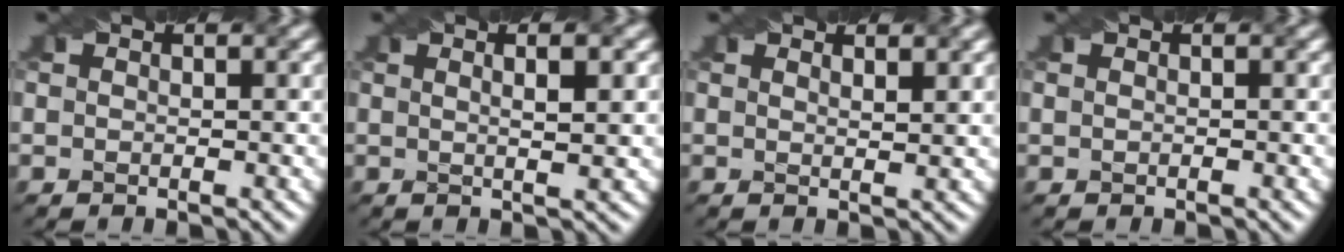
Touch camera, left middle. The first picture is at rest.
{"total": 4.2, "force": [1.5, 1.4, 3.7], "torque": [-0.029, 0.015, 0.001]}
{"total": 2.3, "force": [1.5, 0.7, 1.6], "torque": [-0.006, 0.003, 0.005]}
{"total": 0.5, "force": [0.4, 0.3, 0.2], "torque": [-0.007, -0.002, 0.004]}